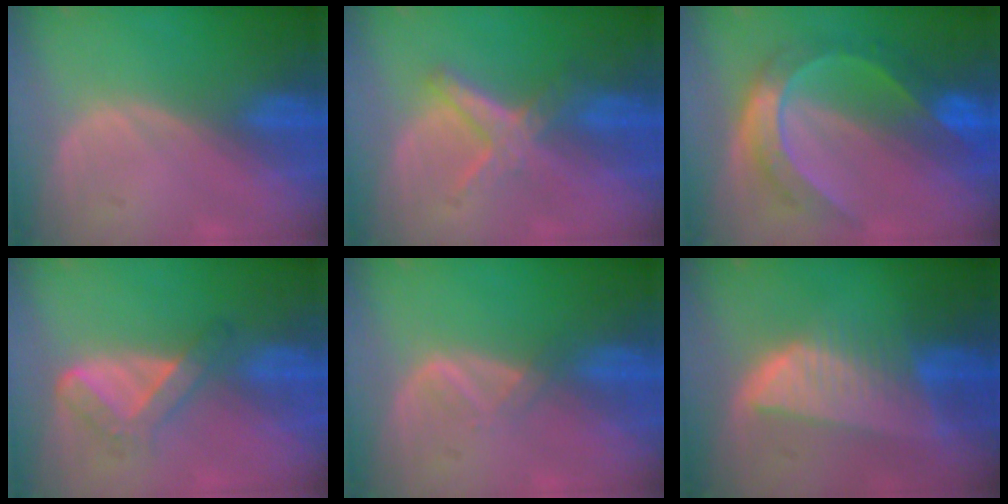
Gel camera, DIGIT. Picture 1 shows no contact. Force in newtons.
{"total": 5.7, "press": 5.4, "slide": 1.7}
{"total": 8.5, "press": 8.5, "slide": 0.7}
{"total": 5.3, "press": 4.6, "slide": 2.6}
{"total": 1.8, "press": 1.7, "slide": 0.3}
{"total": 8.2, "press": 7.3, "slide": 3.8}